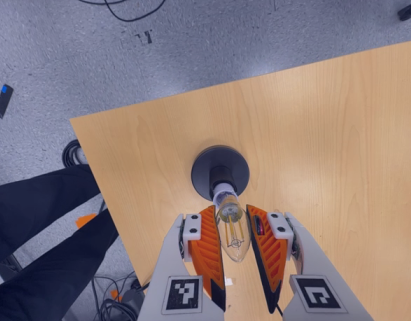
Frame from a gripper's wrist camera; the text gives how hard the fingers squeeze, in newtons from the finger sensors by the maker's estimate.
{"total": 12.4, "left": 12.5, "right": 12.2}